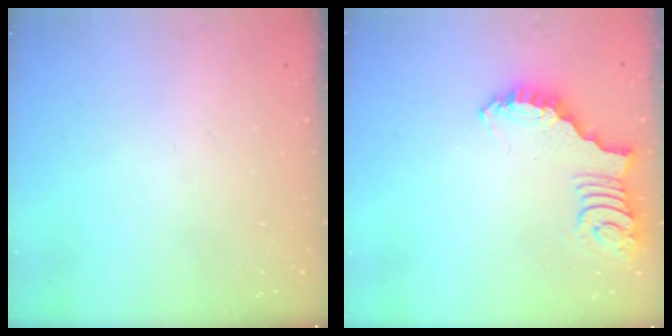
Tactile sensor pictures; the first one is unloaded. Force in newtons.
{"total": 2.6, "press": 2.6, "slide": 0.5}